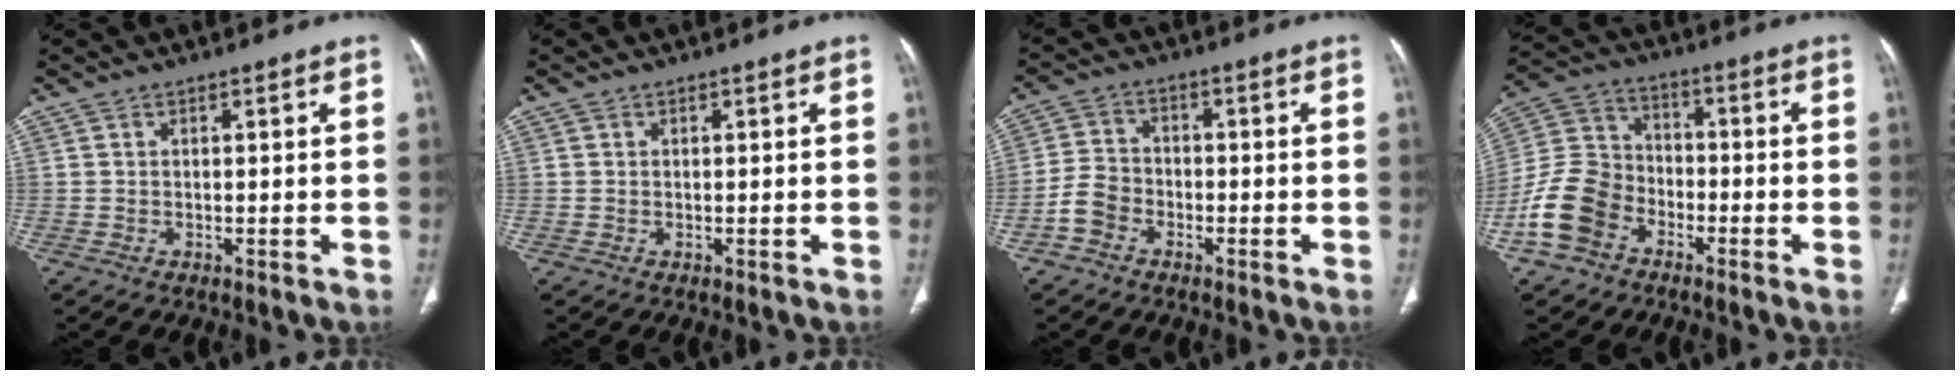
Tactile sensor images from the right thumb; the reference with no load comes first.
{"total": 0.0}
{"total": 5.3, "force": [-2.6, 4.0, 2.2], "torque": [-0.033, 0.021, -0.057]}
{"total": 12.0, "force": [-5.9, 8.9, 5.5], "torque": [-0.101, 0.047, -0.124]}